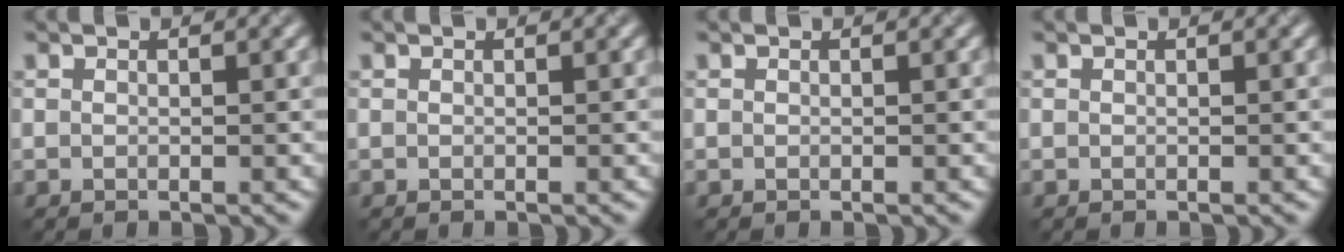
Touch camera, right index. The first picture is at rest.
{"total": 0.0}
{"total": 0.0}
{"total": 0.0}